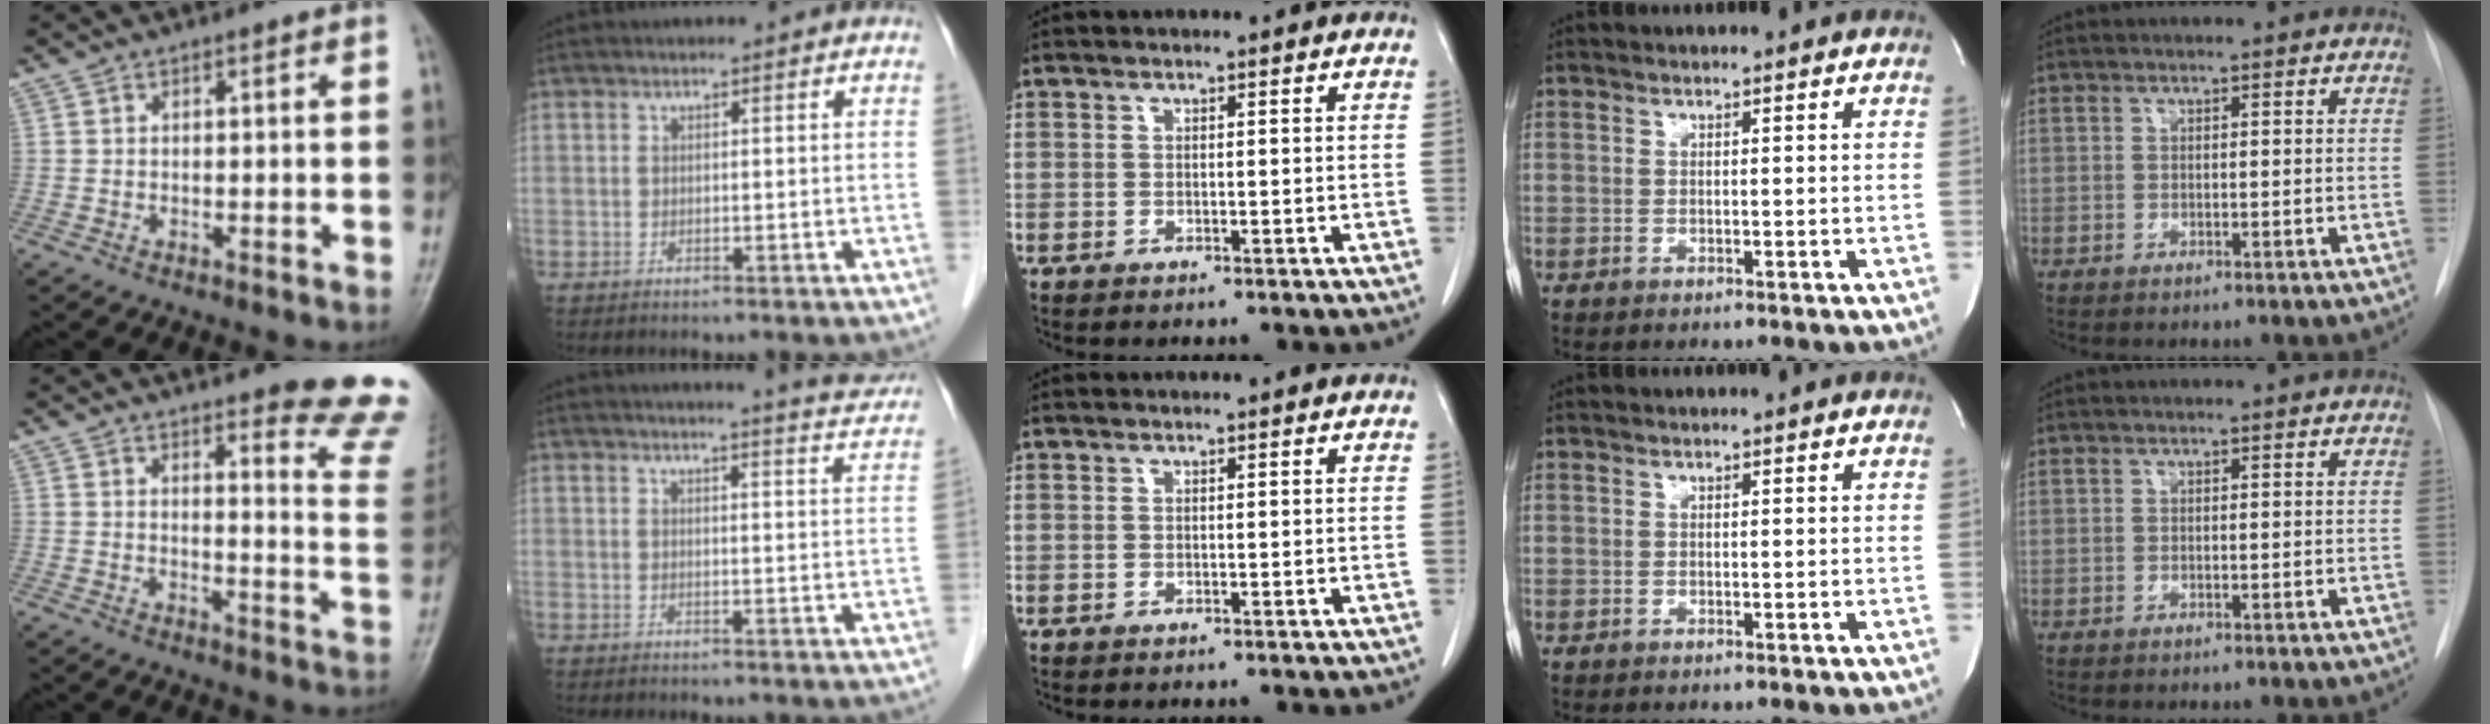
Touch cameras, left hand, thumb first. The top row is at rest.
{"thumb": {"total": 16.0, "force": [13.6, 2.4, 8.2], "torque": [-0.065, -0.124, 0.141]}, "index": {"total": 9.4, "force": [9.1, -0.4, 2.2], "torque": [-0.029, -0.030, 0.090]}}